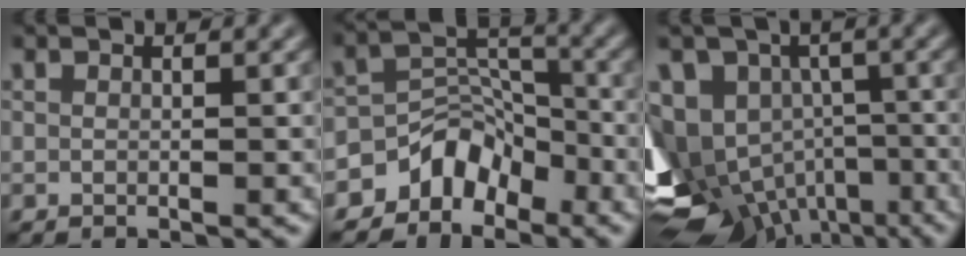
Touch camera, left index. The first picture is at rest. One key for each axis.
{"total": 4.6, "fx": -3.5, "fy": 2.8, "fz": 1.1, "tx": -0.002, "ty": 0.007, "tz": -0.064}
{"total": 14.1, "fx": -4.8, "fy": 10.8, "fz": 7.6, "tx": -0.156, "ty": -0.019, "tz": -0.052}